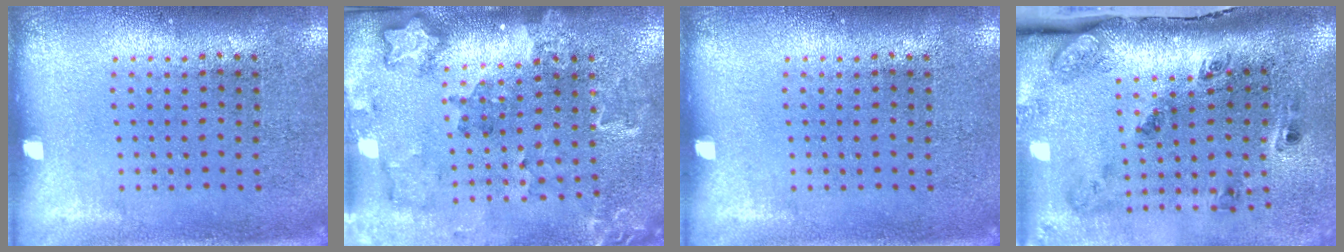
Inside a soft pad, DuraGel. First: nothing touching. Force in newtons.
{"total": 1.8, "press": 1.8, "slide": 0.2}
{"total": 0.0}
{"total": 2.9, "press": 1.8, "slide": 2.3}